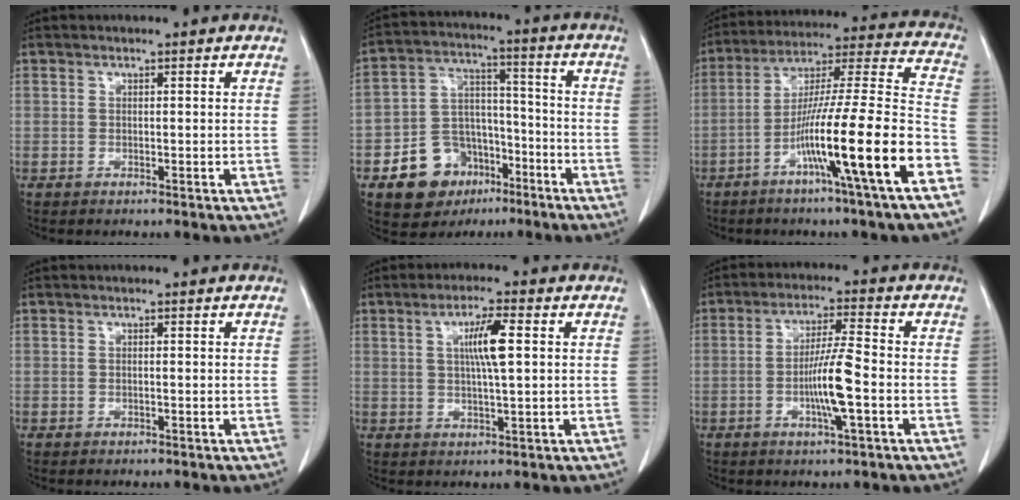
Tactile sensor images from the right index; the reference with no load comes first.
{"total": 12.1, "force": [-6.4, 8.9, 5.0], "torque": [-0.091, 0.033, -0.099]}
{"total": 19.5, "force": [-8.9, -0.8, 17.3], "torque": [-0.271, -0.010, -0.154]}
{"total": 0.0}
{"total": 5.7, "force": [1.2, 0.3, 5.6], "torque": [-0.100, 0.001, 0.022]}
{"total": 7.8, "force": [-1.9, 0.0, 7.6], "torque": [-0.143, -0.003, -0.038]}